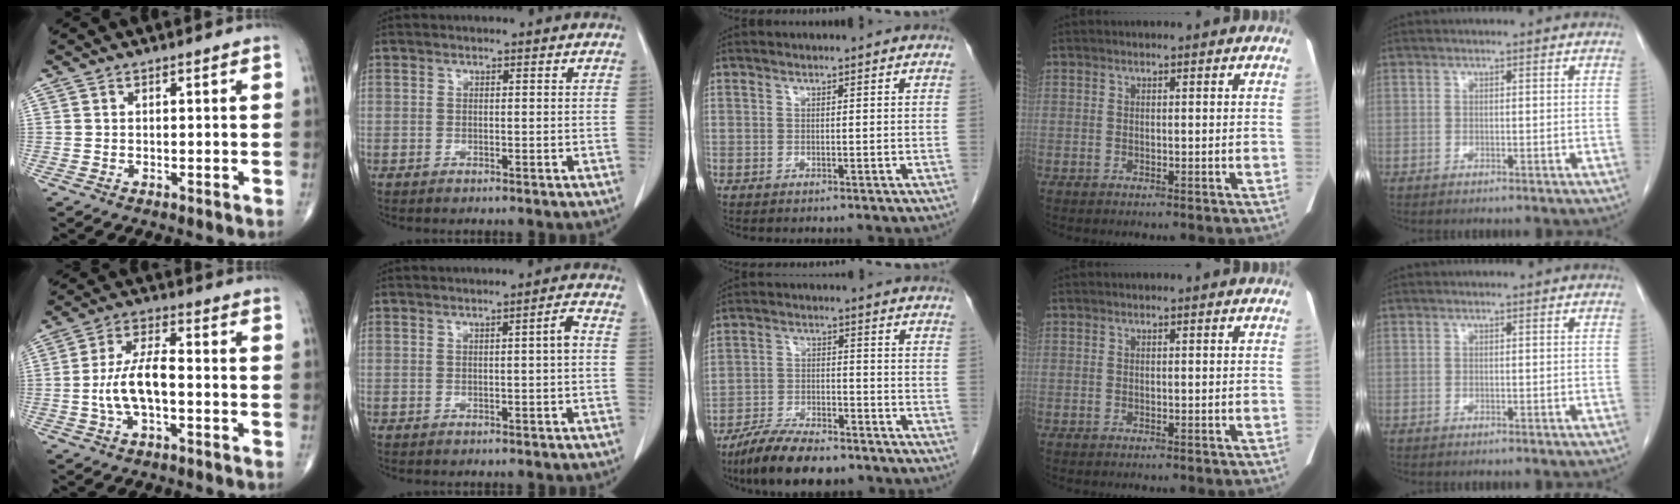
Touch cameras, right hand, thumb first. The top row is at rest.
{"thumb": {"total": 8.7, "force": [-1.7, 3.5, 7.8], "torque": [-0.160, 0.025, -0.035]}, "index": {"total": 2.1, "force": [0.0, -0.1, 2.0], "torque": [-0.031, 0.003, 0.001]}, "middle": {"total": 10.9, "force": [-8.7, 3.1, 5.8], "torque": [-0.099, -0.015, -0.148]}}